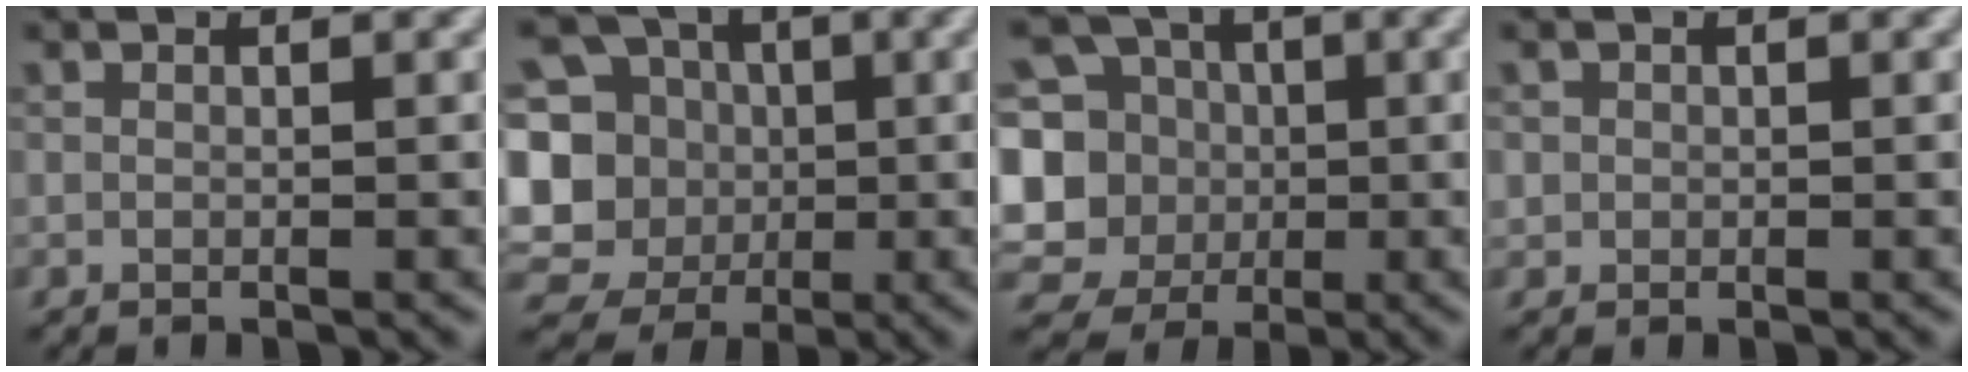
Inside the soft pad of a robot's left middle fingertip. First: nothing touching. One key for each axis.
{"total": 14.1, "fx": 0.0, "fy": 13.2, "fz": 4.8, "tx": -0.151, "ty": 0.018, "tz": -0.018}
{"total": 12.0, "fx": 0.4, "fy": 11.3, "fz": 4.2, "tx": -0.139, "ty": 0.028, "tz": -0.012}
{"total": 0.7, "fx": 0.1, "fy": 0.7, "fz": 0.0, "tx": 0.008, "ty": -0.004, "tz": 0.000}